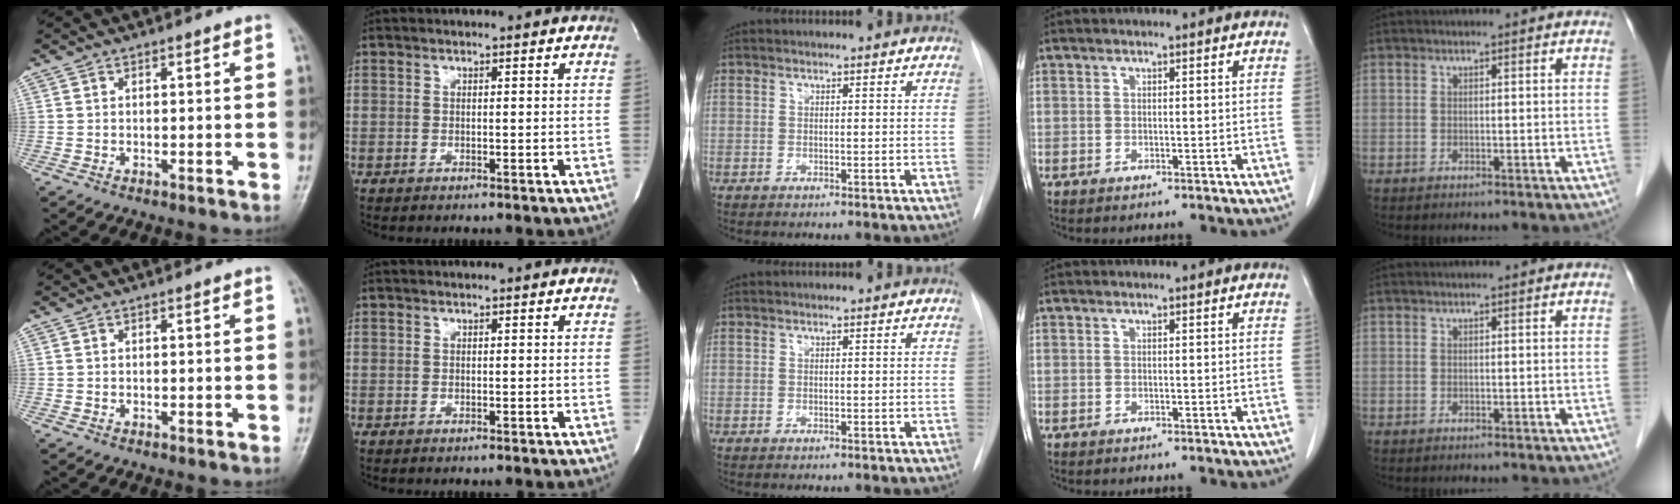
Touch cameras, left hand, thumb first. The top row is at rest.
{}